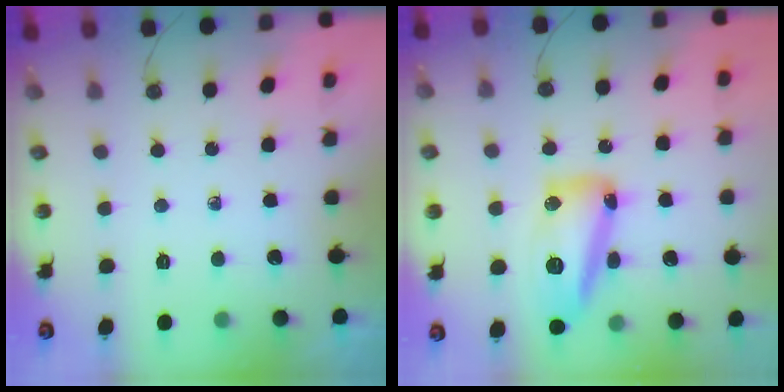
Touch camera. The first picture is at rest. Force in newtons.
{"total": 13.9, "press": 13.9, "slide": 1.0}